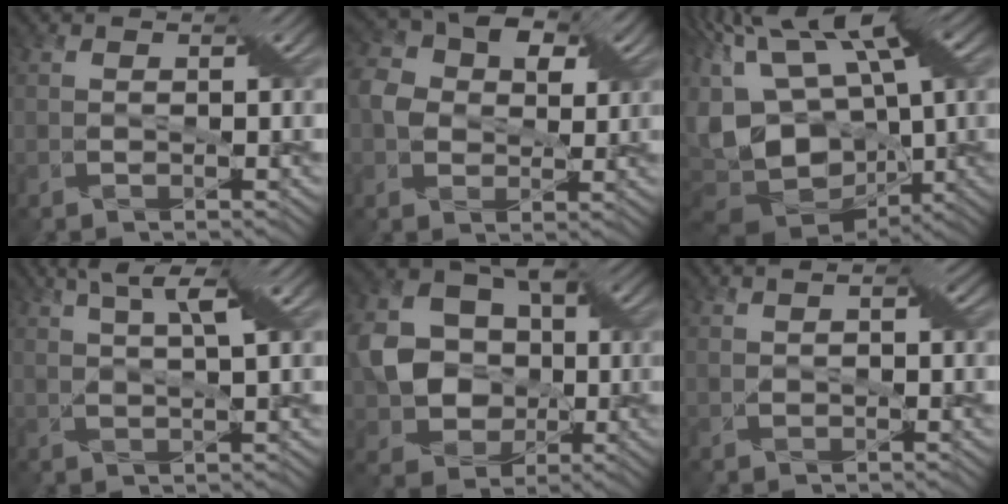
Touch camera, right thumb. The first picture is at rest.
{"total": 6.5, "force": [1.5, 5.2, 3.7], "torque": [-0.079, 0.007, 0.017]}
{"total": 18.2, "force": [-1.1, 9.8, 15.3], "torque": [-0.298, 0.011, -0.003]}
{"total": 4.8, "force": [2.7, 0.4, 3.9], "torque": [-0.073, 0.009, 0.048]}
{"total": 10.0, "force": [-0.3, 8.5, 5.2], "torque": [-0.124, -0.002, -0.013]}
{"total": 1.7, "force": [0.5, 0.8, 1.4], "torque": [-0.016, 0.000, 0.013]}